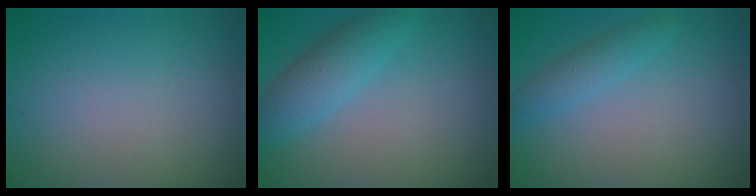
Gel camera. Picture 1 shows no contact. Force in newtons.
{"total": 3.6, "press": 3.6, "slide": 0.0}
{"total": 1.9, "press": 1.9, "slide": 0.1}